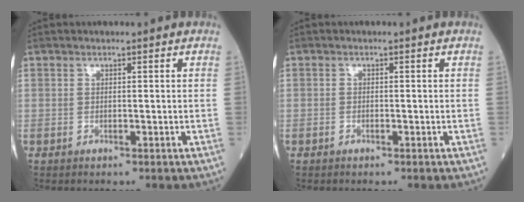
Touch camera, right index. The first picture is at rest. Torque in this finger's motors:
{"motor_torque": [-0.11, -0.03, -0.02, -0.01]}